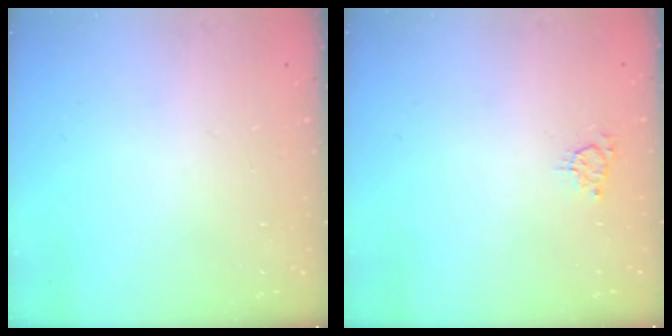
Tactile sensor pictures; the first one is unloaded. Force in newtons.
{"total": 2.9, "press": 2.9, "slide": 0.5}